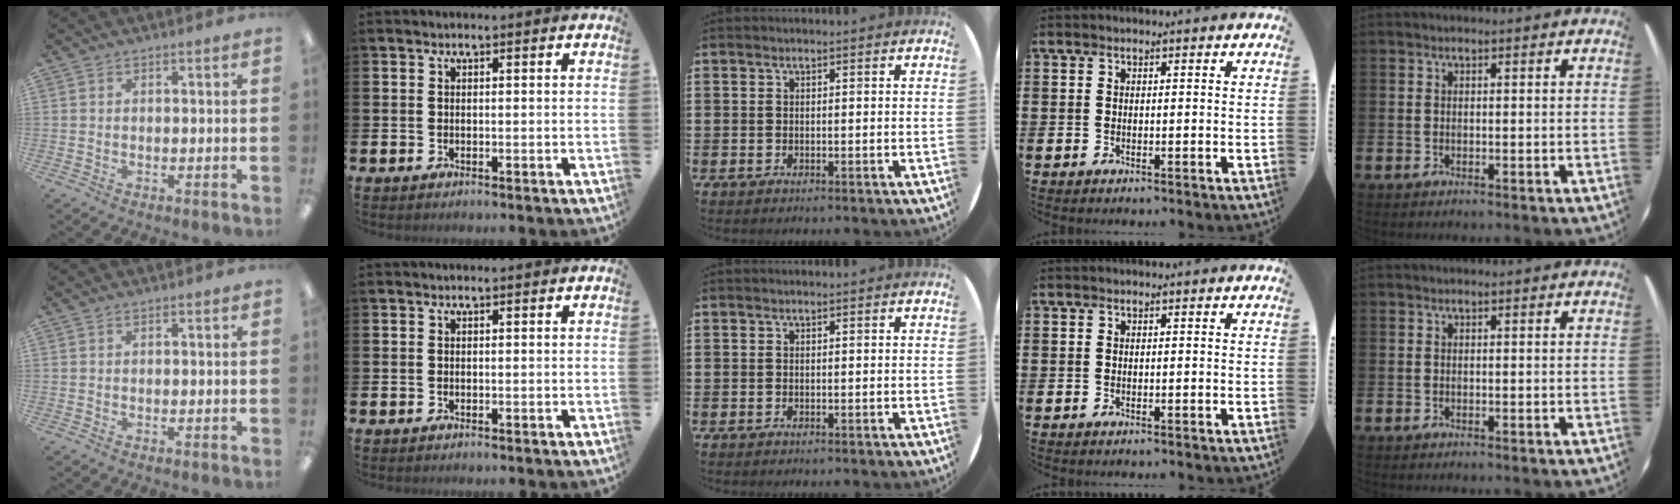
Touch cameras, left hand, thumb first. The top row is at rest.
{}